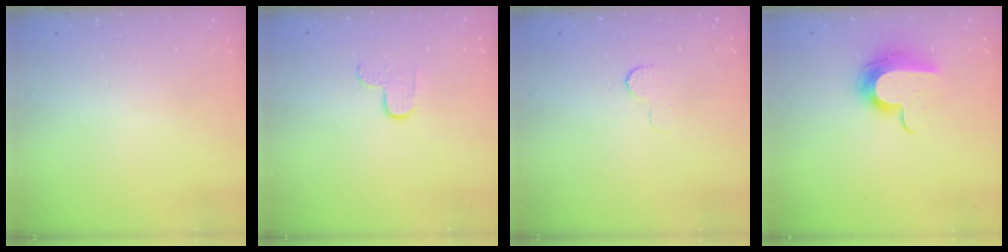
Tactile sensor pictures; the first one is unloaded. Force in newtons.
{"total": 2.9, "press": 2.9, "slide": 0.3}
{"total": 3.7, "press": 3.7, "slide": 0.3}
{"total": 11.6, "press": 11.6, "slide": 0.8}